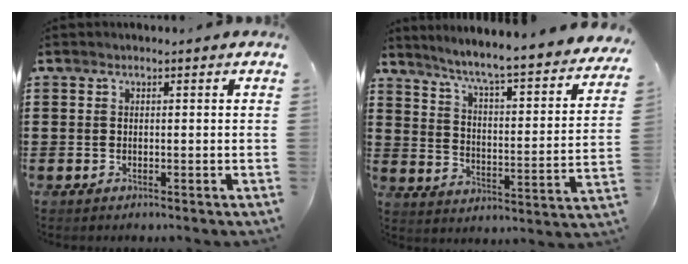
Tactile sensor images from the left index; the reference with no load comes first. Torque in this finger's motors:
{"motor_torque": [0.59, 0.53, 0.64, 0.14]}